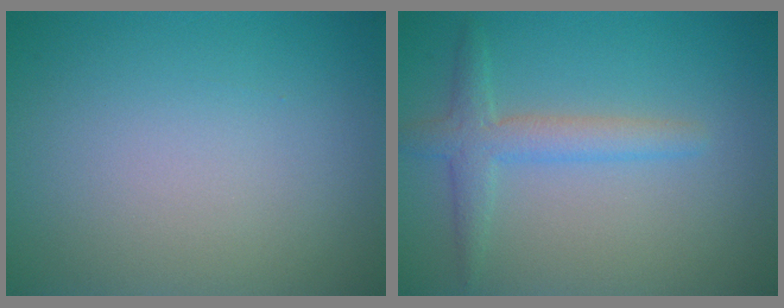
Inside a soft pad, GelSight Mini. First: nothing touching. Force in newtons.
{"total": 2.8, "press": 2.8, "slide": 0.2}